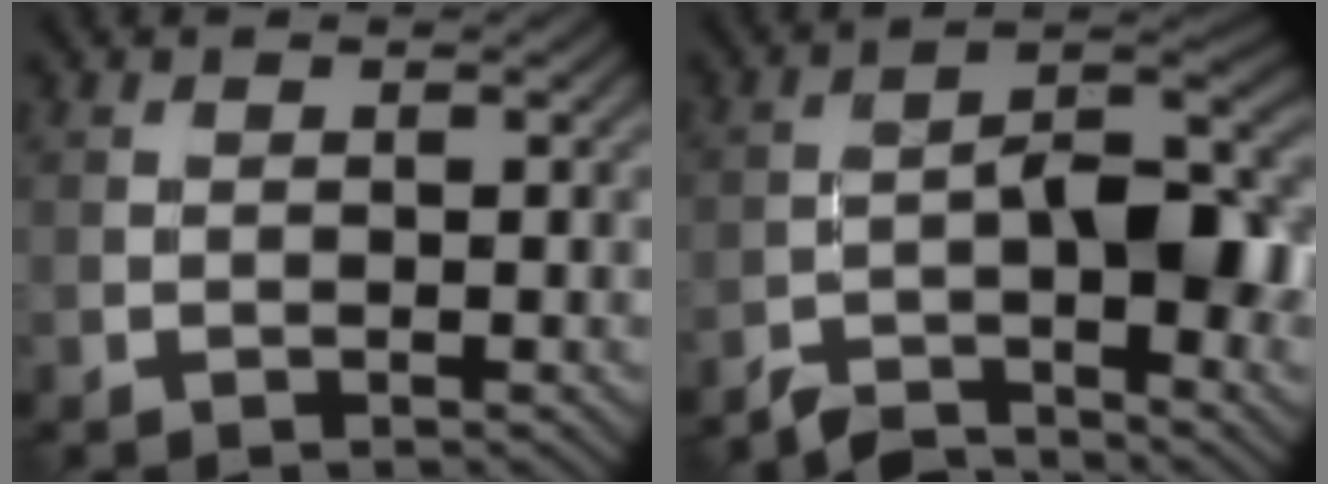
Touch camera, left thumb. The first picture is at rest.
{"total": 10.0, "force": [-5.9, 3.2, 7.4], "torque": [-0.102, 0.002, -0.112]}